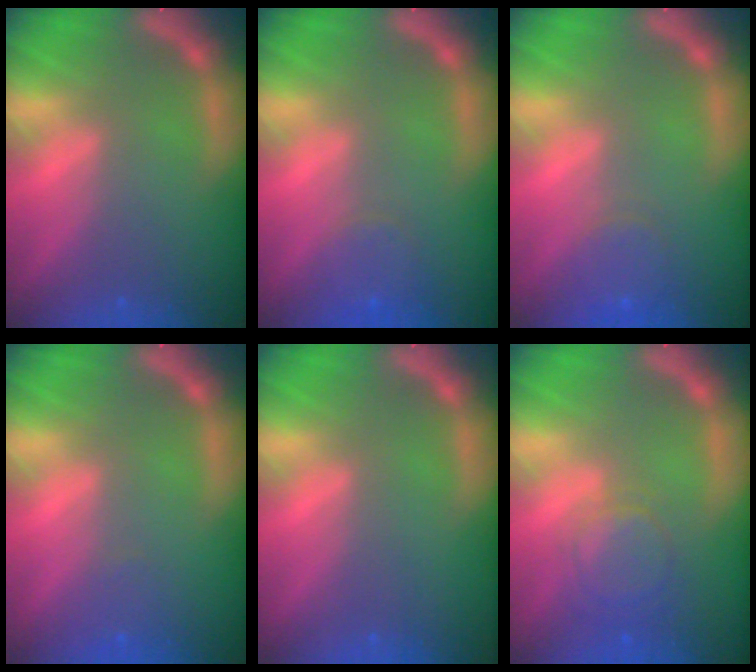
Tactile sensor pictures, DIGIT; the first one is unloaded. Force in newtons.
{"total": 2.4}
{"total": 3.0}
{"total": 1.0}
{"total": 0.0}
{"total": 4.5}